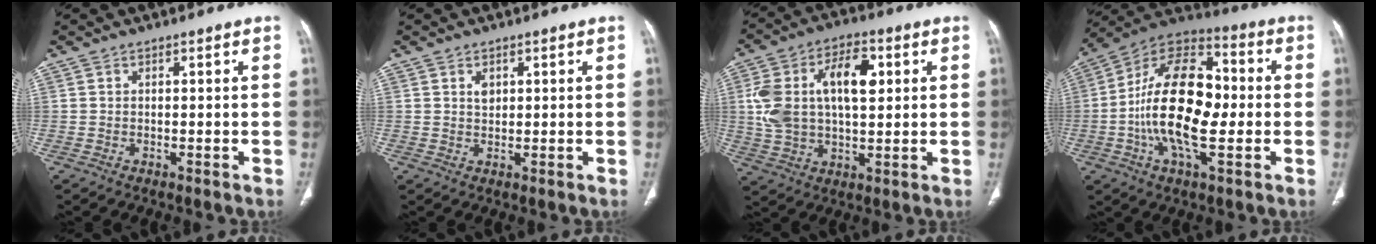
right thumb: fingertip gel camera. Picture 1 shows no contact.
{"total": 1.7, "force": [0.7, 1.2, 1.0], "torque": [-0.010, -0.005, 0.014]}
{"total": 16.3, "force": [3.3, 9.2, 13.0], "torque": [-0.224, 0.018, 0.062]}
{"total": 20.9, "force": [-1.9, 10.4, 18.0], "torque": [-0.307, 0.027, -0.040]}